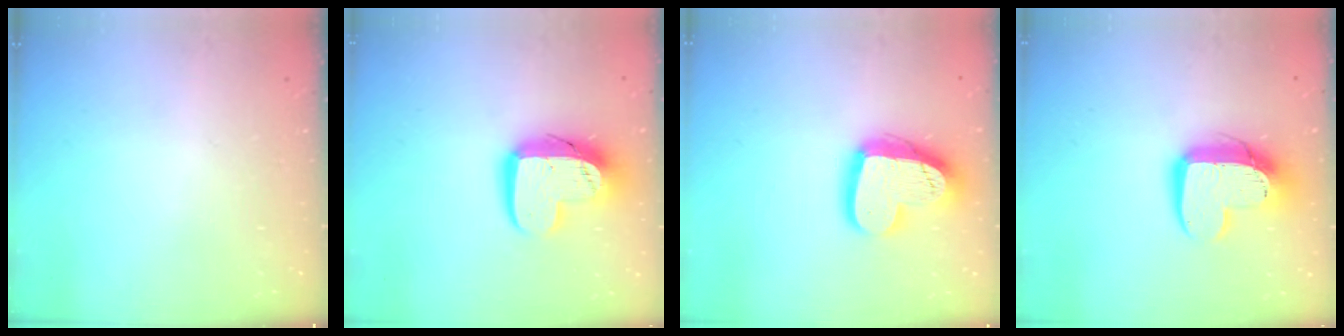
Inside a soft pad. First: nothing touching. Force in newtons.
{"total": 14.4, "press": 14.3, "slide": 1.4}
{"total": 18.3, "press": 18.2, "slide": 1.6}
{"total": 14.4, "press": 14.3, "slide": 1.2}